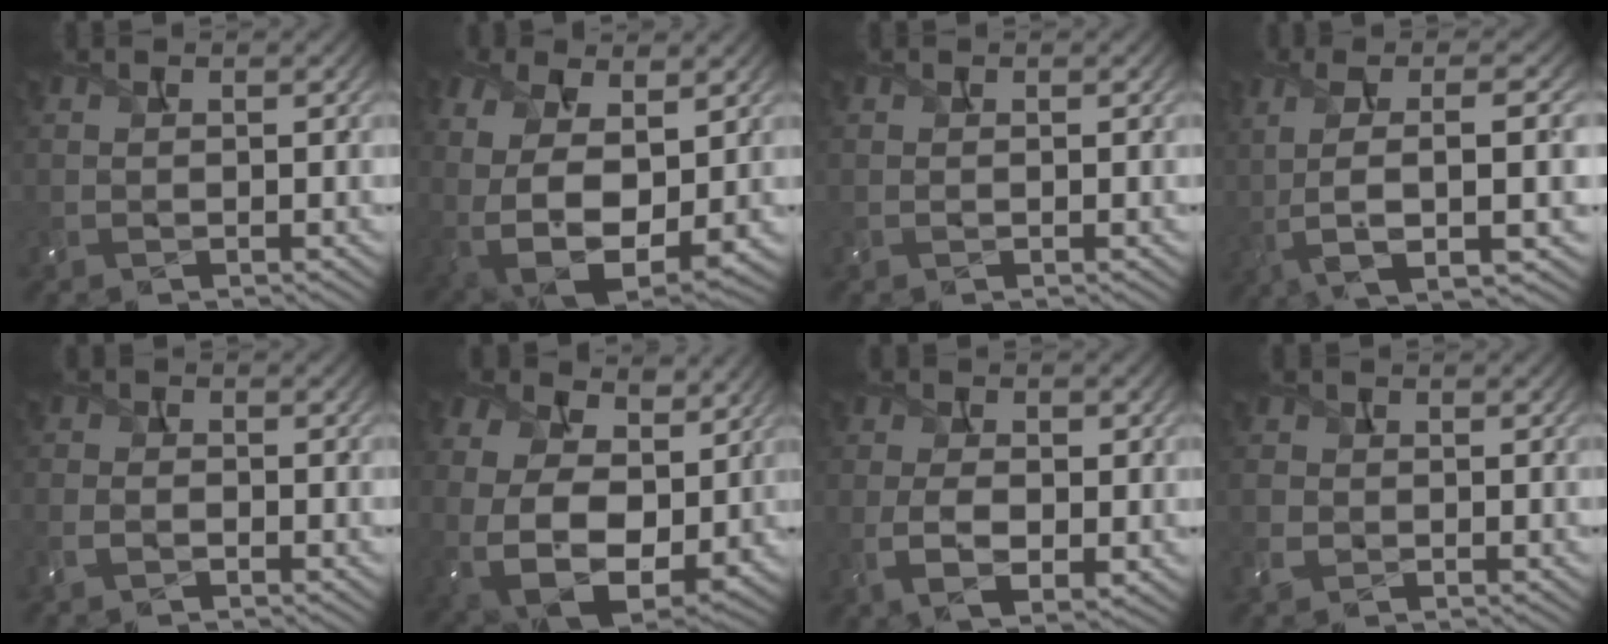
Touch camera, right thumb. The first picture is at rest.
{"total": 12.9, "force": [-1.1, 7.8, 10.2], "torque": [-0.227, -0.039, 0.010]}
{"total": 0.0}
{"total": 9.7, "force": [1.0, 2.4, 9.4], "torque": [-0.176, 0.012, 0.014]}
{"total": 2.5, "force": [-1.6, 1.2, 1.4], "torque": [-0.036, -0.005, -0.038]}
{"total": 14.9, "force": [1.8, 10.5, 10.4], "torque": [-0.239, -0.023, 0.053]}
{"total": 5.4, "force": [-1.0, 2.9, 4.5], "torque": [-0.091, -0.009, -0.015]}
{"total": 2.6, "force": [-0.9, 2.1, 1.3], "torque": [-0.043, -0.006, -0.026]}